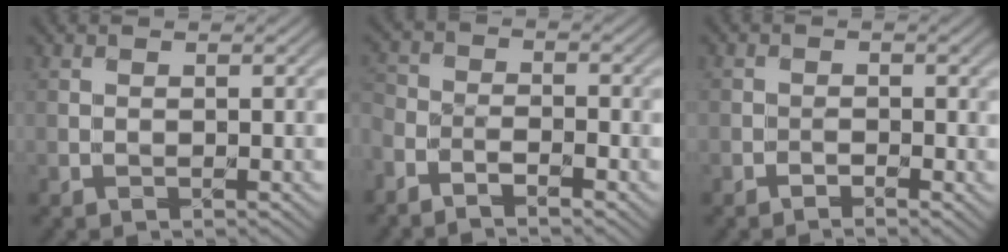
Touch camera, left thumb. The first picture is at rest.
{"total": 4.0, "force": [-3.5, 1.2, 1.6], "torque": [-0.031, -0.004, -0.071]}
{"total": 1.4, "force": [-0.7, 1.0, -0.5], "torque": [0.031, -0.005, -0.017]}